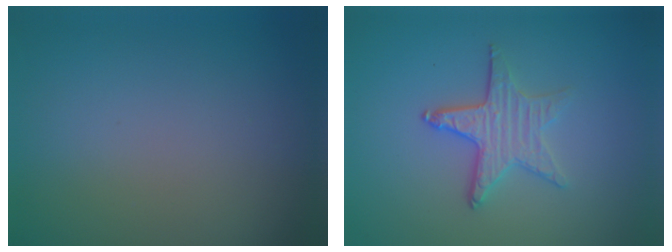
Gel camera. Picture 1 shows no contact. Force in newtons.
{"total": 3.5, "press": 2.9, "slide": 2.0}